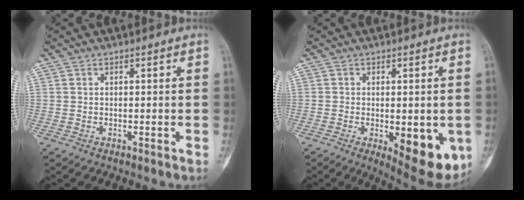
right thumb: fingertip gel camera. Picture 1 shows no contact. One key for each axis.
{"total": 12.5, "fx": -3.4, "fy": 5.0, "fz": 10.9, "tx": -0.123, "ty": -0.016, "tz": -0.032}